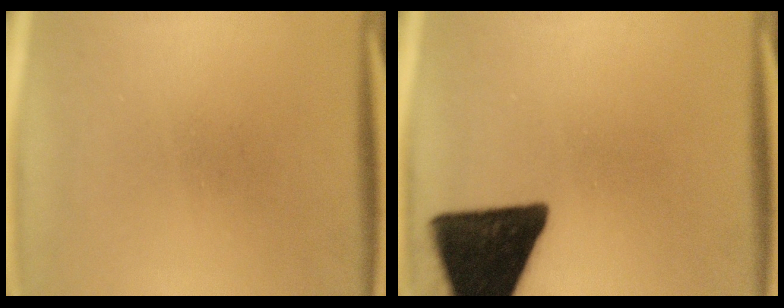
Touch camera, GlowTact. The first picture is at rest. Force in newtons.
{"total": 16.7}